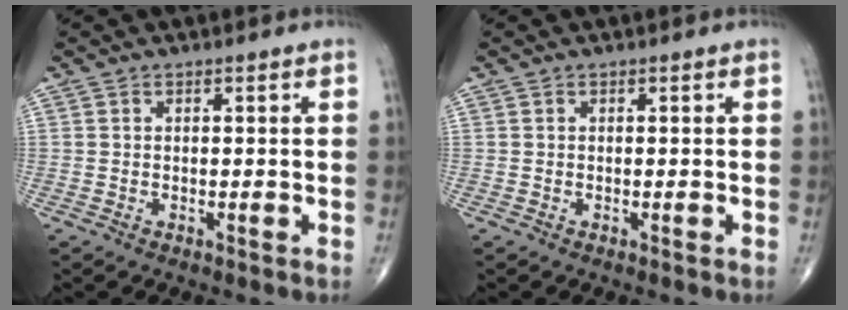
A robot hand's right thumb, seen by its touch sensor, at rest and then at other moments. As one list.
[{"total": 0.0}]